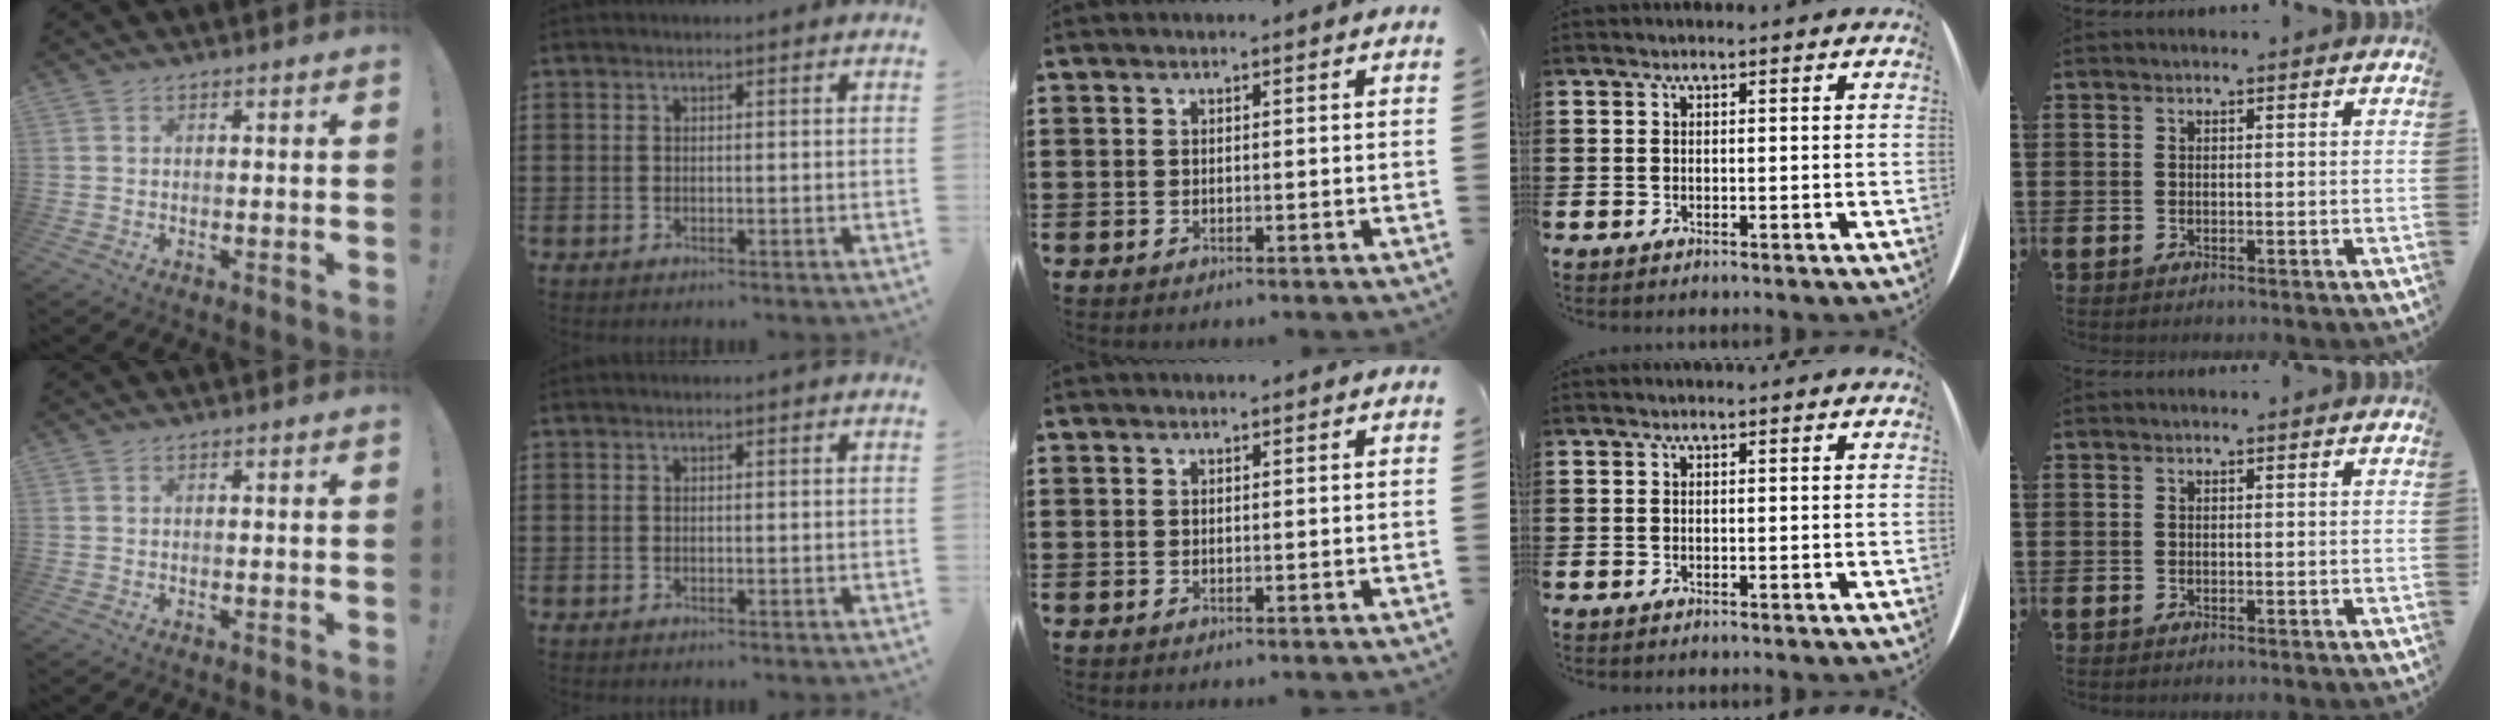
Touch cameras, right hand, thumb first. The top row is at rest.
{}